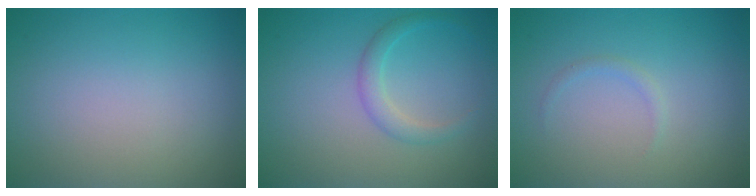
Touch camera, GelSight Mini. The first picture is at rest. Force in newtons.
{"total": 1.8, "press": 1.8, "slide": 0.1}
{"total": 0.7, "press": 0.7, "slide": 0.1}